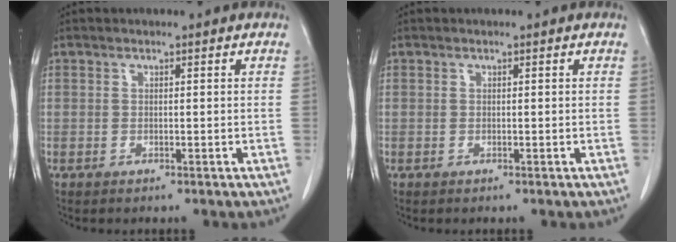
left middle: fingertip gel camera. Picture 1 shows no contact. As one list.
[{"total": 0.0}]